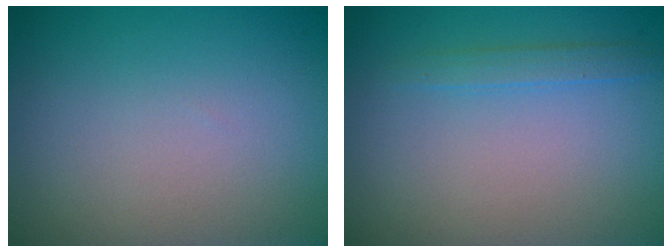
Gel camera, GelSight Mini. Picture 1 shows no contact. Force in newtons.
{"total": 1.3, "press": 1.3, "slide": 0.2}